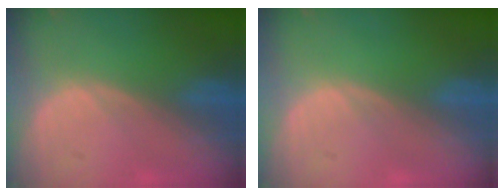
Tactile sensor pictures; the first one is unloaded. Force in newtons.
{"total": 0.0}